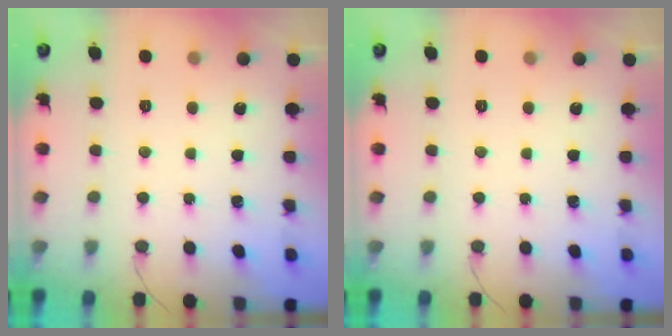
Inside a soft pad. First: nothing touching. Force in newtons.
{"total": 0.0}